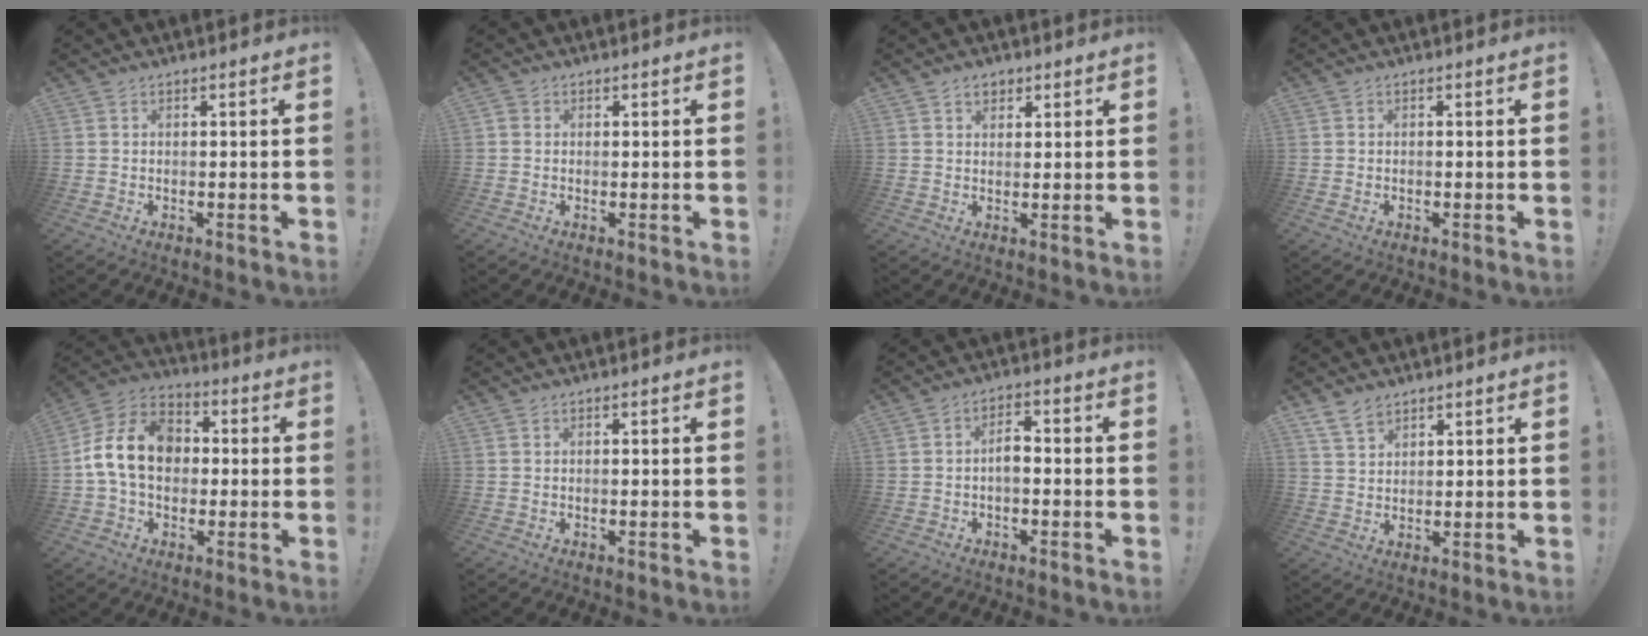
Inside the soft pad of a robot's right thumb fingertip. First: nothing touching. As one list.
[{"total": 1.2, "force": [0.3, 1.1, 0.4], "torque": [-0.002, 0.000, 0.004]}, {"total": 3.6, "force": [2.1, 2.4, 1.6], "torque": [-0.015, -0.006, 0.036]}, {"total": 0.0}, {"total": 16.1, "force": [1.0, 11.8, 10.9], "torque": [-0.187, 0.021, 0.024]}, {"total": 0.0}, {"total": 4.4, "force": [-0.6, 2.2, 3.8], "torque": [-0.067, 0.004, -0.016]}, {"total": 5.6, "force": [4.2, 2.9, 2.2], "torque": [-0.047, -0.013, 0.082]}]